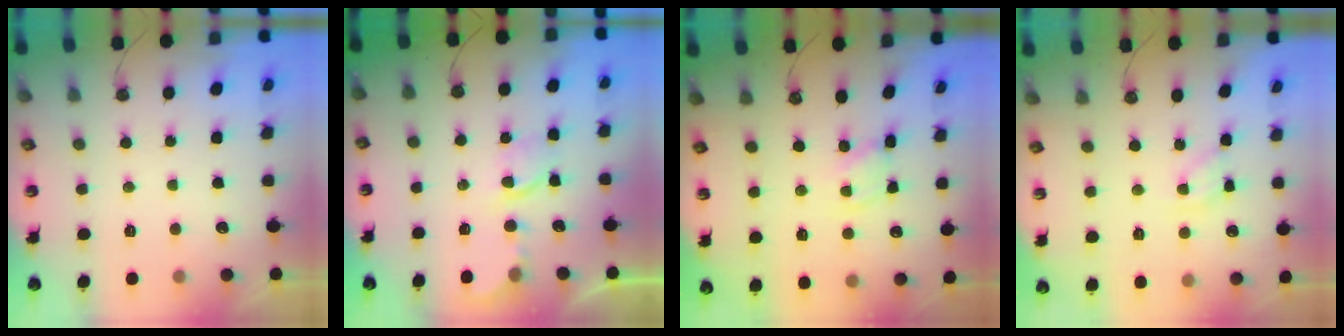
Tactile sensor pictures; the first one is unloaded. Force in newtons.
{"total": 3.8, "press": 3.8, "slide": 0.5}
{"total": 1.6, "press": 1.6, "slide": 0.2}
{"total": 8.2, "press": 8.2, "slide": 0.4}